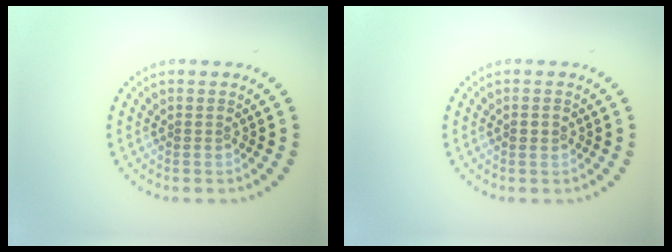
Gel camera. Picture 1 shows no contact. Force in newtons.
{"total": 1.1, "press": 1.1, "slide": 0.2}